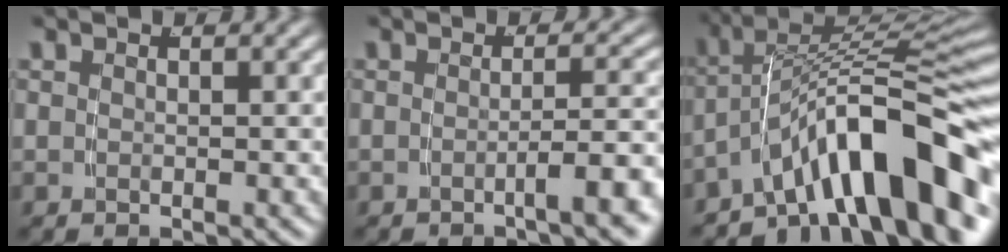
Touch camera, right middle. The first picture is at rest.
{"total": 3.2, "force": [-1.7, -0.1, 2.7], "torque": [-0.028, 0.007, -0.030]}
{"total": 12.4, "force": [-4.9, 6.1, 9.7], "torque": [-0.149, -0.011, -0.068]}